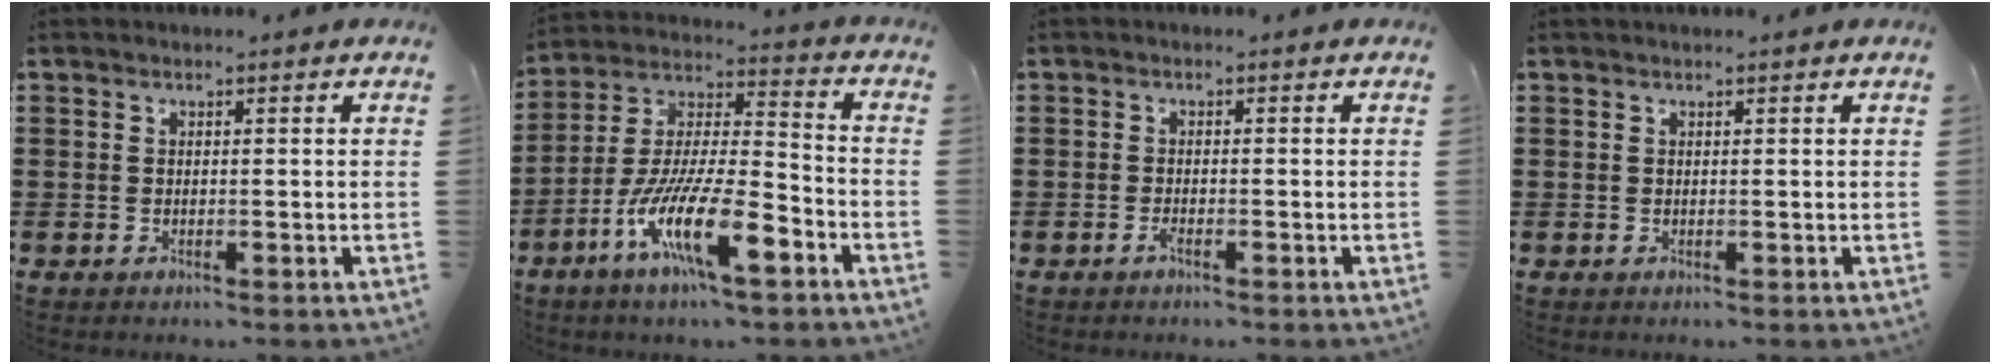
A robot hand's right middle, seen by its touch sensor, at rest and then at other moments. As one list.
[{"total": 13.5, "force": [-8.0, 2.7, 10.6], "torque": [-0.224, -0.004, -0.156]}, {"total": 1.0, "force": [-0.6, 0.1, 0.8], "torque": [-0.024, -0.007, -0.012]}, {"total": 0.0}]